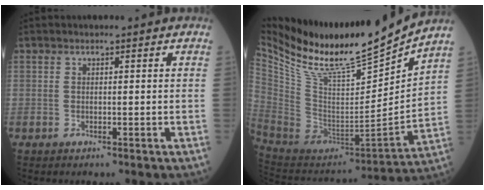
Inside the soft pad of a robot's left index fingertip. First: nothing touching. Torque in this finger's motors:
{"motor_torque": [0.24, -0.51, 0.04, 0.05]}